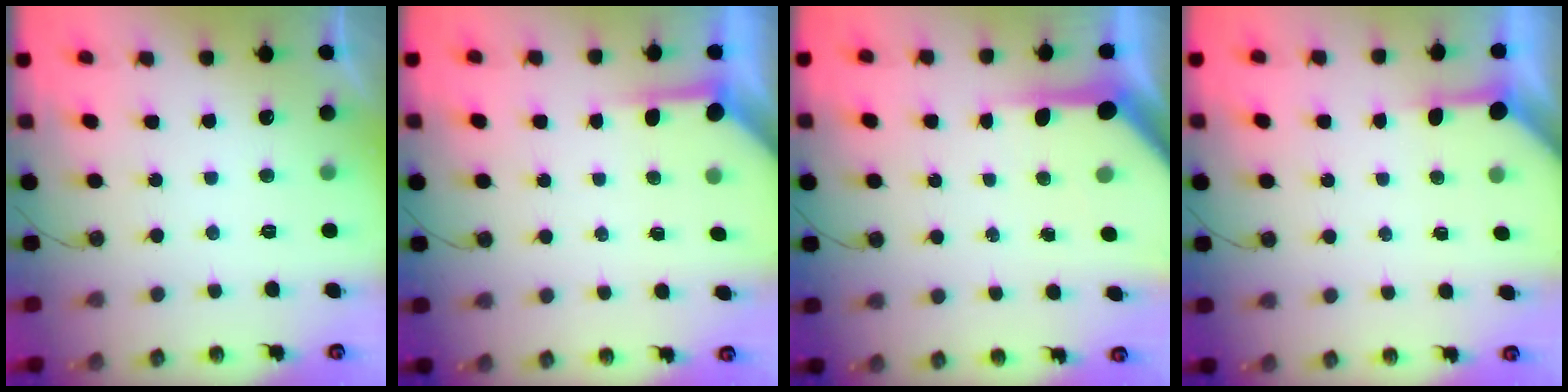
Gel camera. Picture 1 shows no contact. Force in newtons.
{"total": 3.6, "press": 3.5, "slide": 0.5}
{"total": 7.6, "press": 7.5, "slide": 0.6}
{"total": 3.4, "press": 3.4, "slide": 0.4}